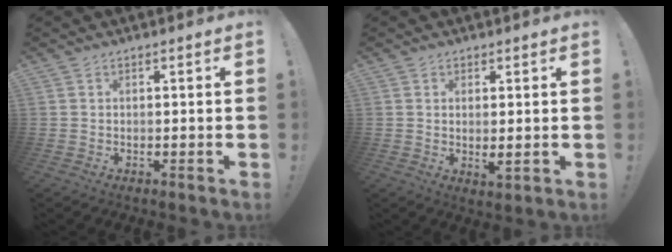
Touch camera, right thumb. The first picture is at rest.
{"total": 3.0, "force": [0.9, 1.0, 2.7], "torque": [-0.035, -0.010, 0.017]}